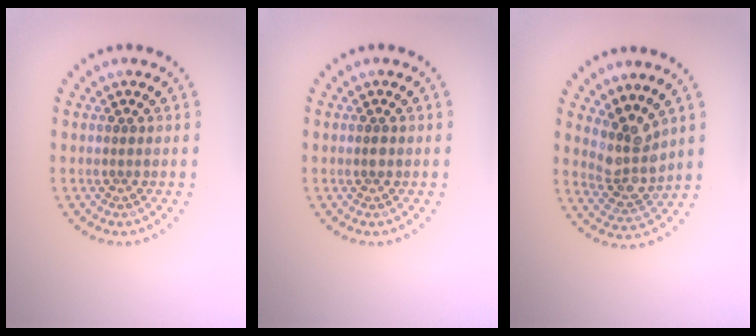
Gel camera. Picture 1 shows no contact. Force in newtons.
{"total": 0.8, "press": 0.8, "slide": 0.1}
{"total": 3.8, "press": 3.0, "slide": 2.3}